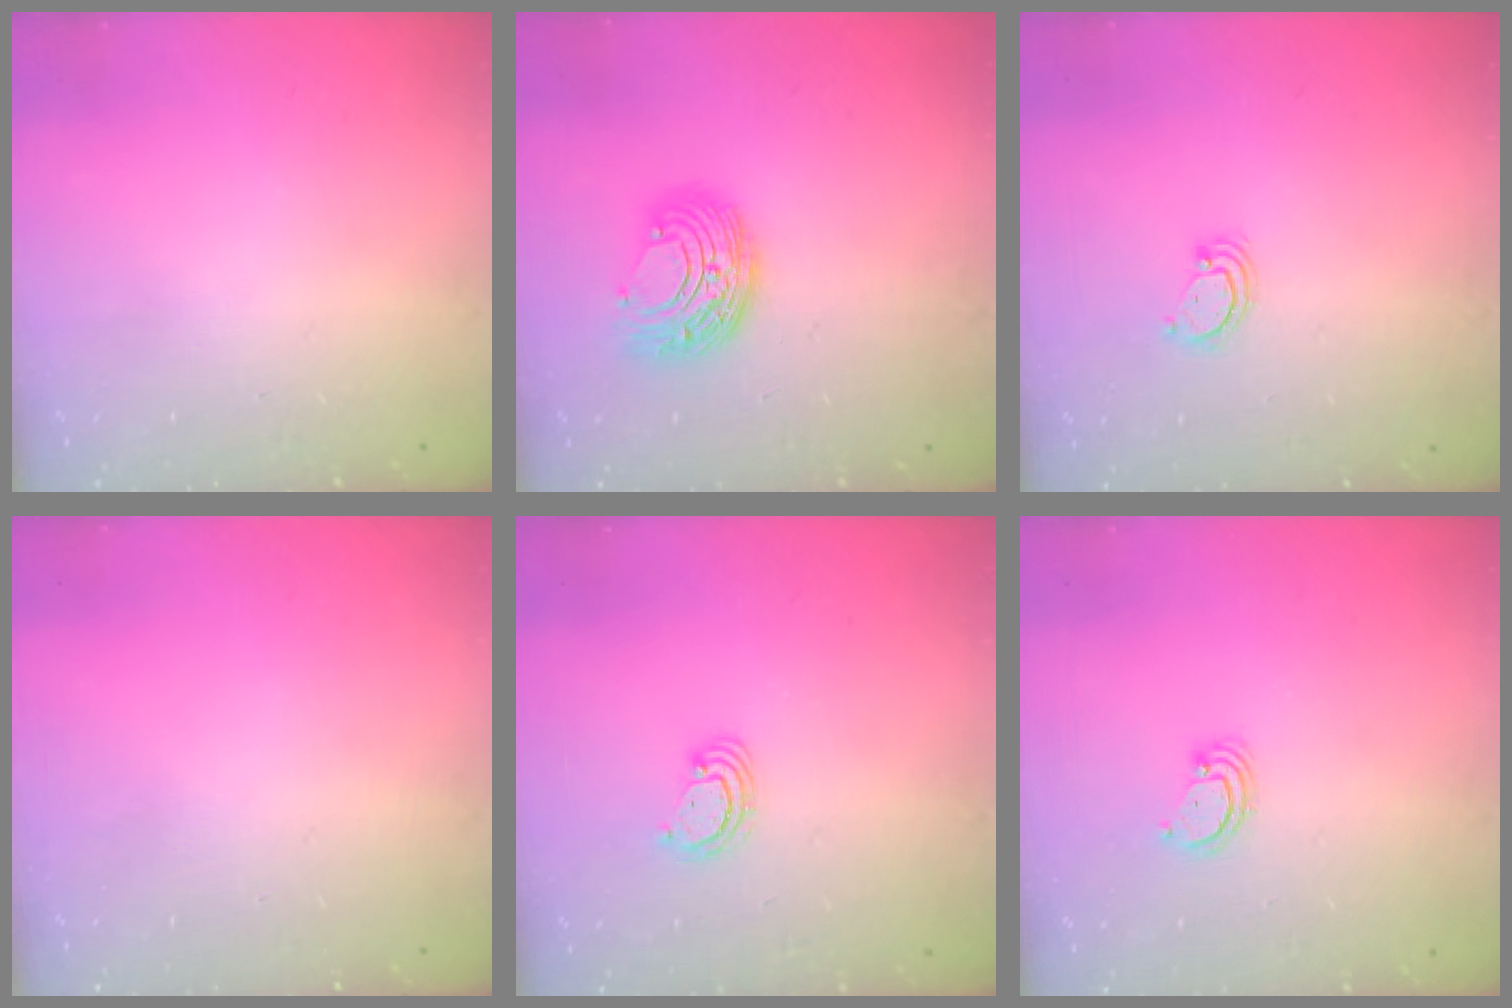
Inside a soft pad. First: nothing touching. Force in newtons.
{"total": 8.9, "press": 8.9, "slide": 0.5}
{"total": 3.2, "press": 3.2, "slide": 0.3}
{"total": 0.0}
{"total": 2.5, "press": 2.5, "slide": 0.3}
{"total": 2.6, "press": 2.6, "slide": 0.2}